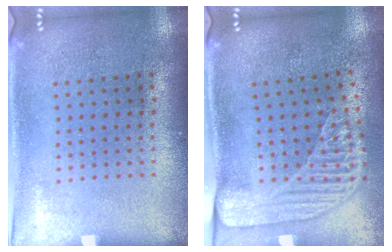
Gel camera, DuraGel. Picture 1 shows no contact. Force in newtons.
{"total": 2.3, "press": 1.7, "slide": 1.5}